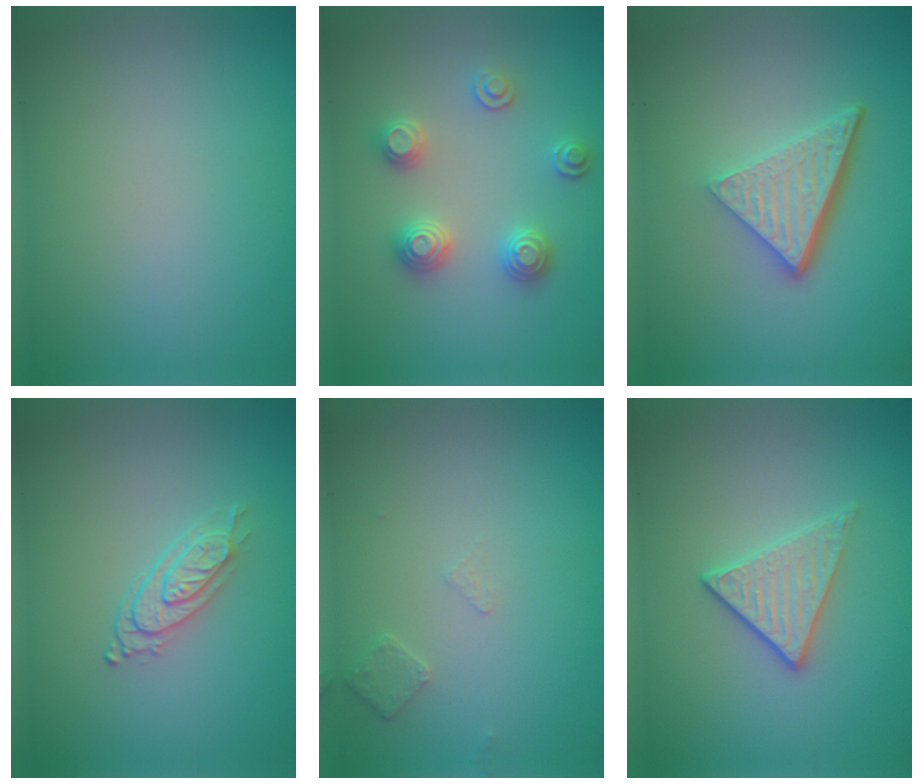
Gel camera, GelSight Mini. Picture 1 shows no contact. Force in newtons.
{"total": 2.9, "press": 2.8, "slide": 0.8}
{"total": 5.6, "press": 3.8, "slide": 4.2}
{"total": 2.8, "press": 2.2, "slide": 1.7}
{"total": 1.2, "press": 1.1, "slide": 0.3}
{"total": 2.8, "press": 2.5, "slide": 1.2}